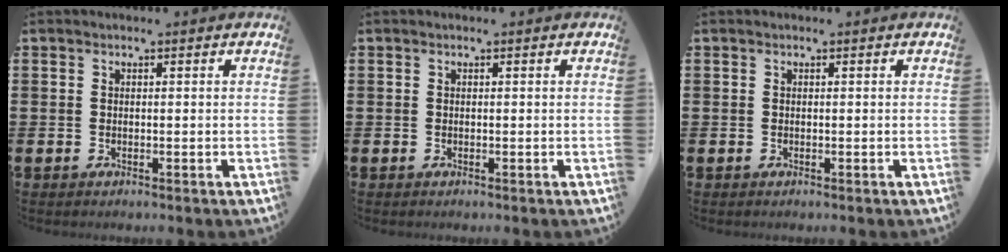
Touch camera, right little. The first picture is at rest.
{"total": 0.0}
{"total": 0.0}